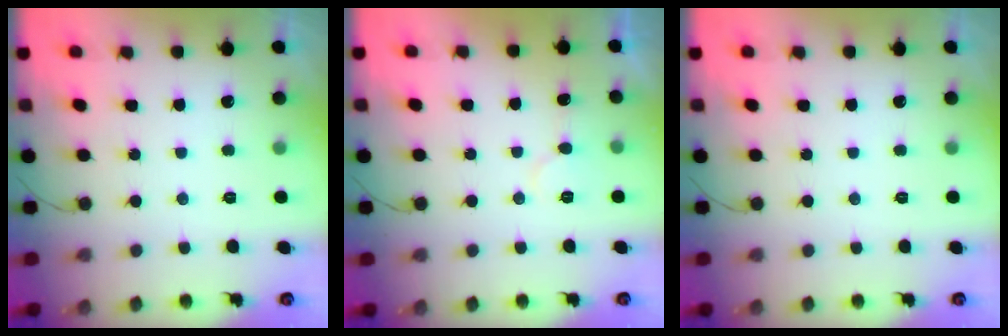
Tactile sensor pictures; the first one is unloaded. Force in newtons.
{"total": 6.9, "press": 6.9, "slide": 0.5}
{"total": 0.0}